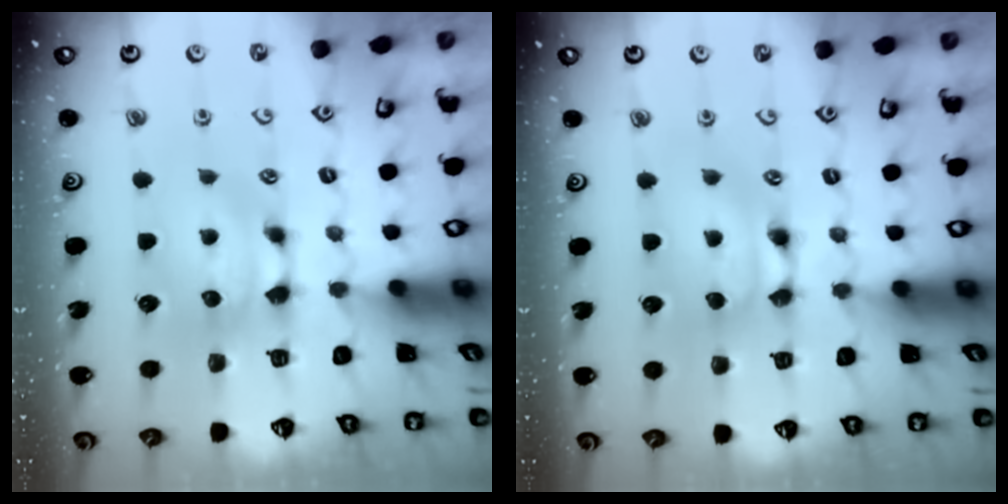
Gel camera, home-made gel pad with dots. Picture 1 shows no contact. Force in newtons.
{"total": 1.7, "press": 1.7, "slide": 0.2}